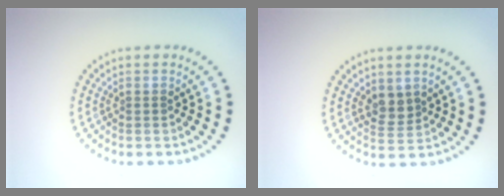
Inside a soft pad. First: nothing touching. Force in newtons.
{"total": 2.0, "press": 1.8, "slide": 0.8}